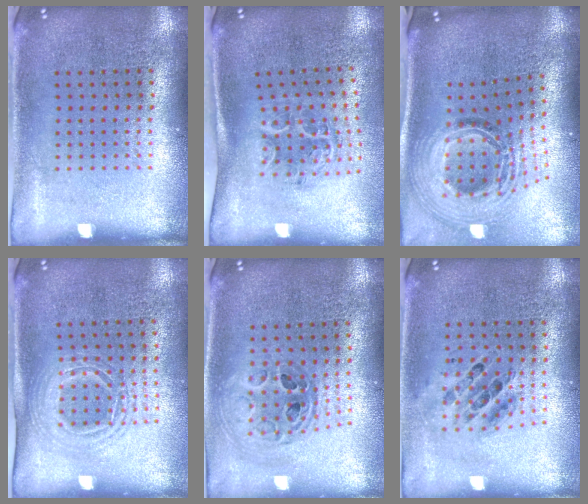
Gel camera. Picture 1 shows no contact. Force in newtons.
{"total": 1.3, "press": 1.2, "slide": 0.4}
{"total": 2.4, "press": 1.8, "slide": 1.6}
{"total": 1.5, "press": 1.3, "slide": 0.8}
{"total": 1.0, "press": 0.9, "slide": 0.3}
{"total": 0.7, "press": 0.7, "slide": 0.2}